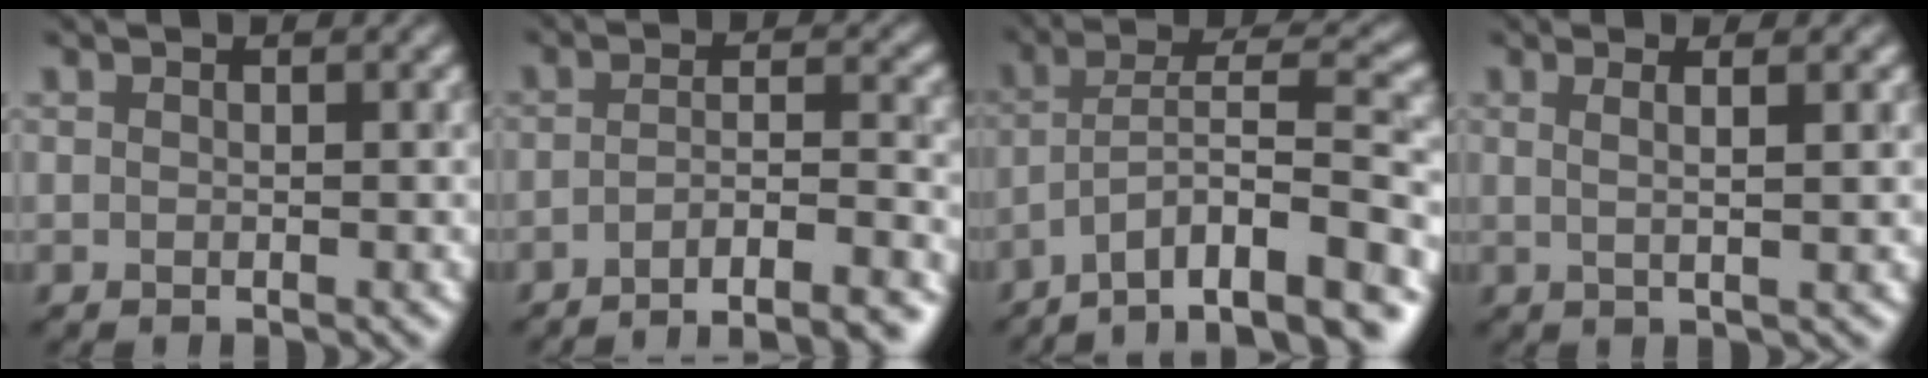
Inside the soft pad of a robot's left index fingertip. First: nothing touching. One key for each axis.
{"total": 7.6, "fx": -5.7, "fy": 1.5, "fz": 4.8, "tx": -0.054, "ty": 0.010, "tz": -0.062}
{"total": 9.8, "fx": -6.0, "fy": 2.2, "fz": 7.4, "tx": -0.118, "ty": 0.014, "tz": -0.089}
{"total": 2.8, "fx": 1.1, "fy": 0.7, "fz": 2.5, "tx": -0.033, "ty": 0.013, "tz": 0.000}